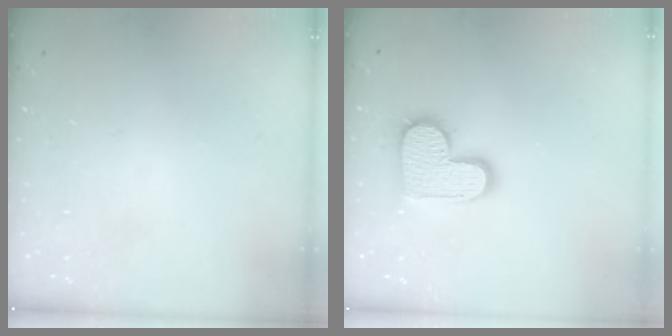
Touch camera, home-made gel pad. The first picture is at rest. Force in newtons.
{"total": 13.5, "press": 13.5, "slide": 0.8}